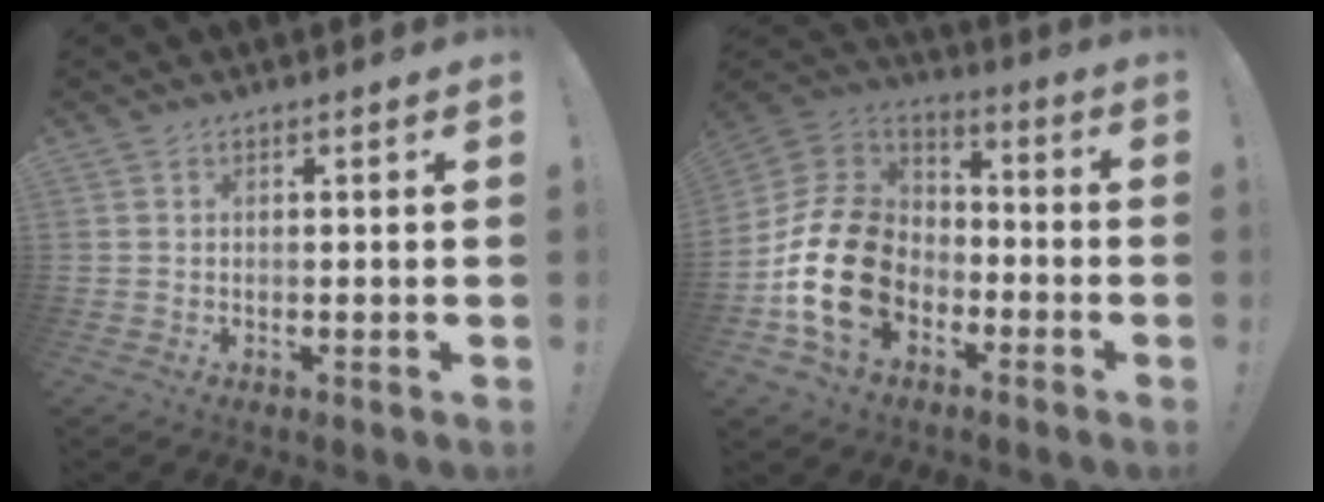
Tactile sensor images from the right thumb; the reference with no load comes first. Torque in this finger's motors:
{"motor_torque": [2.44, 2.57, 1.47, -1.30, 0.13]}